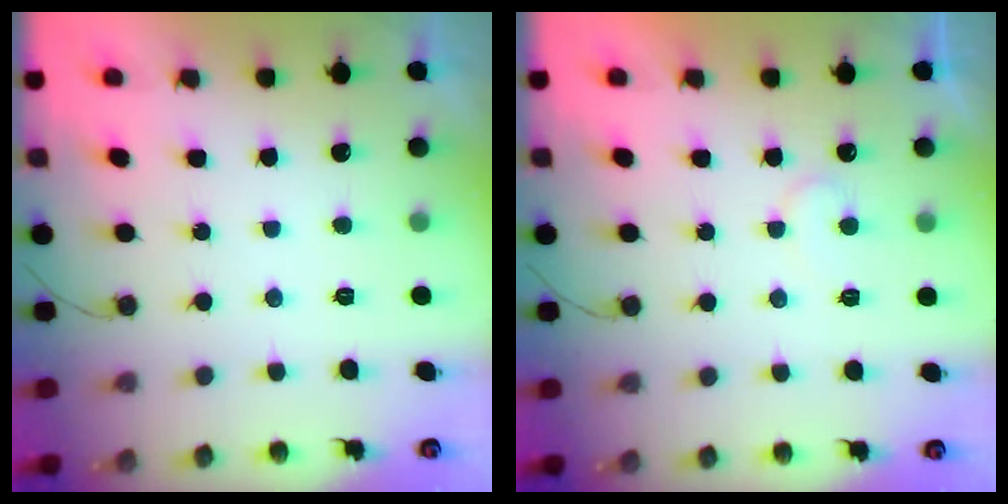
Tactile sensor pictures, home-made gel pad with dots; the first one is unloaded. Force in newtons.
{"total": 6.2, "press": 6.1, "slide": 0.4}